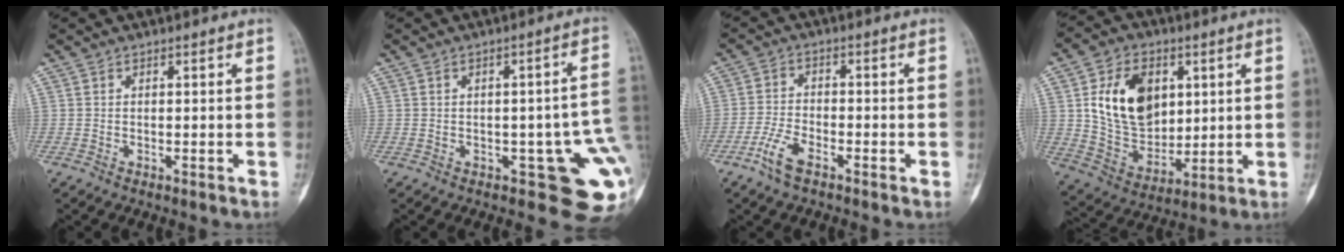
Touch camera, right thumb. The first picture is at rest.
{"total": 11.3, "force": [-2.3, 4.6, 10.0], "torque": [-0.089, 0.004, -0.022]}
{"total": 5.4, "force": [-3.5, 2.1, 3.5], "torque": [-0.074, 0.012, -0.071]}
{"total": 16.7, "force": [4.3, 11.7, 11.2], "torque": [-0.154, -0.019, 0.089]}